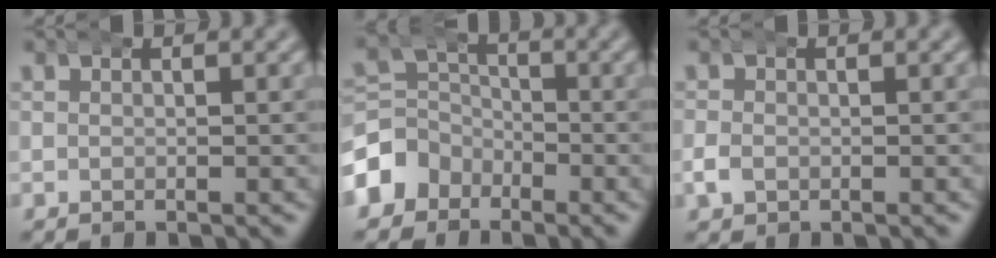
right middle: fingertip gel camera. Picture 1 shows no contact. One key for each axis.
{"total": 5.7, "fx": -2.2, "fy": 5.0, "fz": 1.5, "tx": -0.040, "ty": -0.020, "tz": -0.041}
{"total": 1.3, "fx": -0.4, "fy": 1.2, "fz": 0.5, "tx": -0.018, "ty": 0.004, "tz": -0.010}